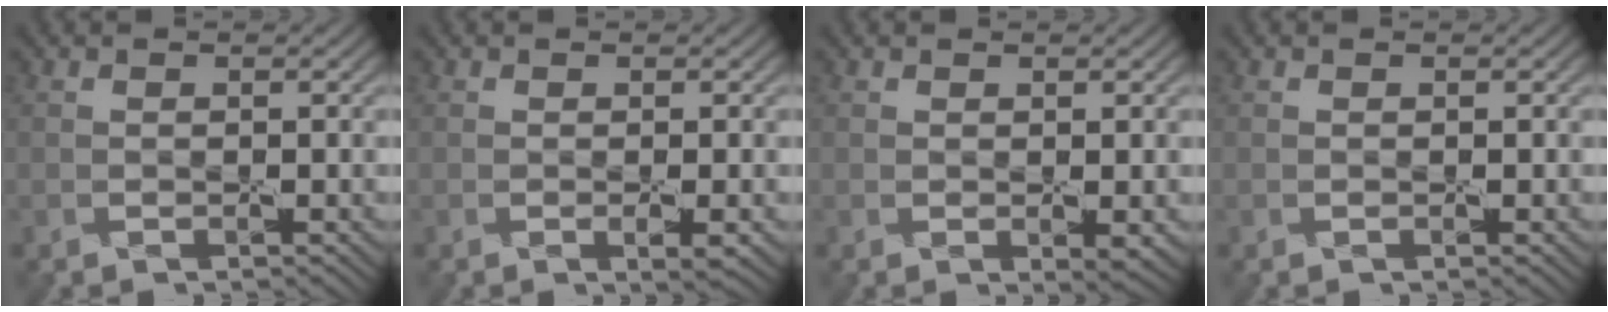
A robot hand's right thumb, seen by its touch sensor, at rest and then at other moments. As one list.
[{"total": 1.3, "force": [-0.2, 0.2, 1.2], "torque": [-0.025, -0.005, -0.004]}, {"total": 1.1, "force": [0.2, 0.3, 1.1], "torque": [-0.018, -0.006, 0.006]}, {"total": 0.0}]